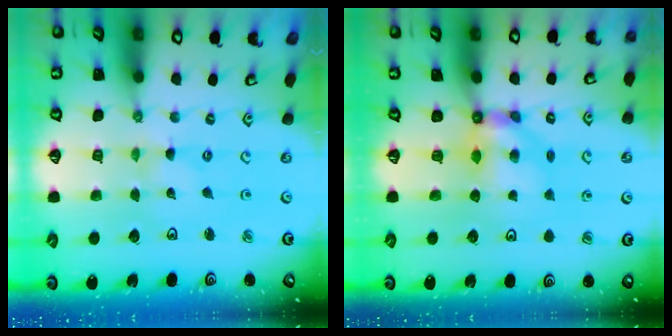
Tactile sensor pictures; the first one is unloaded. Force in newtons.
{"total": 7.3, "press": 7.2, "slide": 0.4}